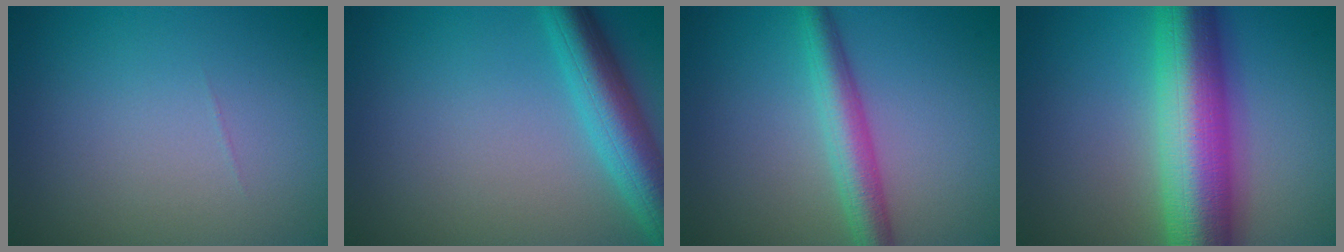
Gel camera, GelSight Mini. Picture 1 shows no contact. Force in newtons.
{"total": 6.0, "press": 6.0, "slide": 0.2}
{"total": 3.9, "press": 3.9, "slide": 0.2}
{"total": 12.2, "press": 12.2, "slide": 0.1}